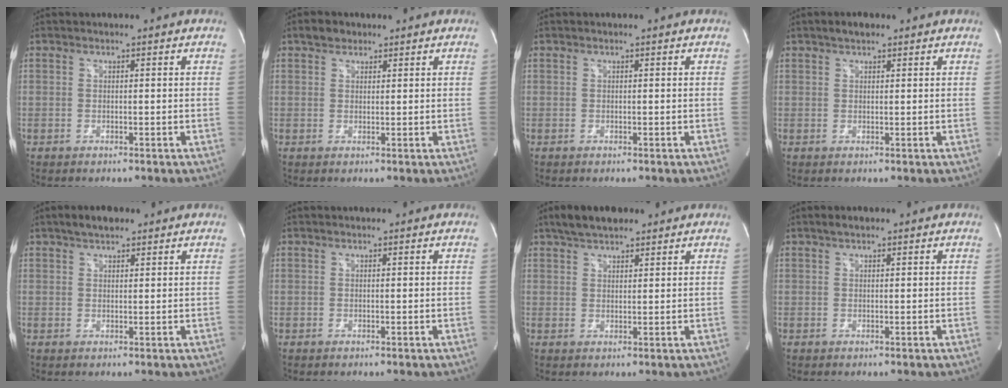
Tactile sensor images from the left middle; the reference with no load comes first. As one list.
[{"total": 2.4, "force": [1.7, 1.6, 0.7], "torque": [-0.014, 0.012, 0.026]}, {"total": 0.0}, {"total": 2.3, "force": [1.6, 0.9, 1.2], "torque": [-0.022, 0.013, 0.026]}, {"total": 3.5, "force": [2.6, 1.4, 1.9], "torque": [-0.039, 0.014, 0.043]}, {"total": 0.0}, {"total": 5.7, "force": [4.4, 2.2, 3.0], "torque": [-0.060, 0.021, 0.079]}, {"total": 1.6, "force": [1.1, 0.5, 0.9], "torque": [-0.020, 0.012, 0.020]}]